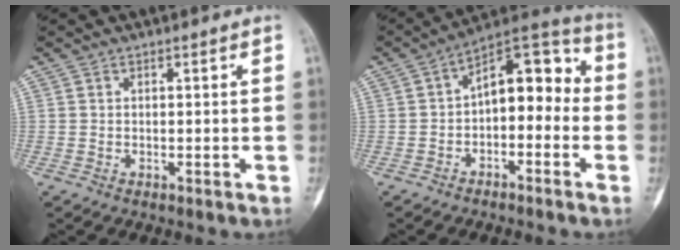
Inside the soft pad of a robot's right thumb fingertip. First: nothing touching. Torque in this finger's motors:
{"motor_torque": [0.46, 1.67, 0.51, -0.74, 0.27]}